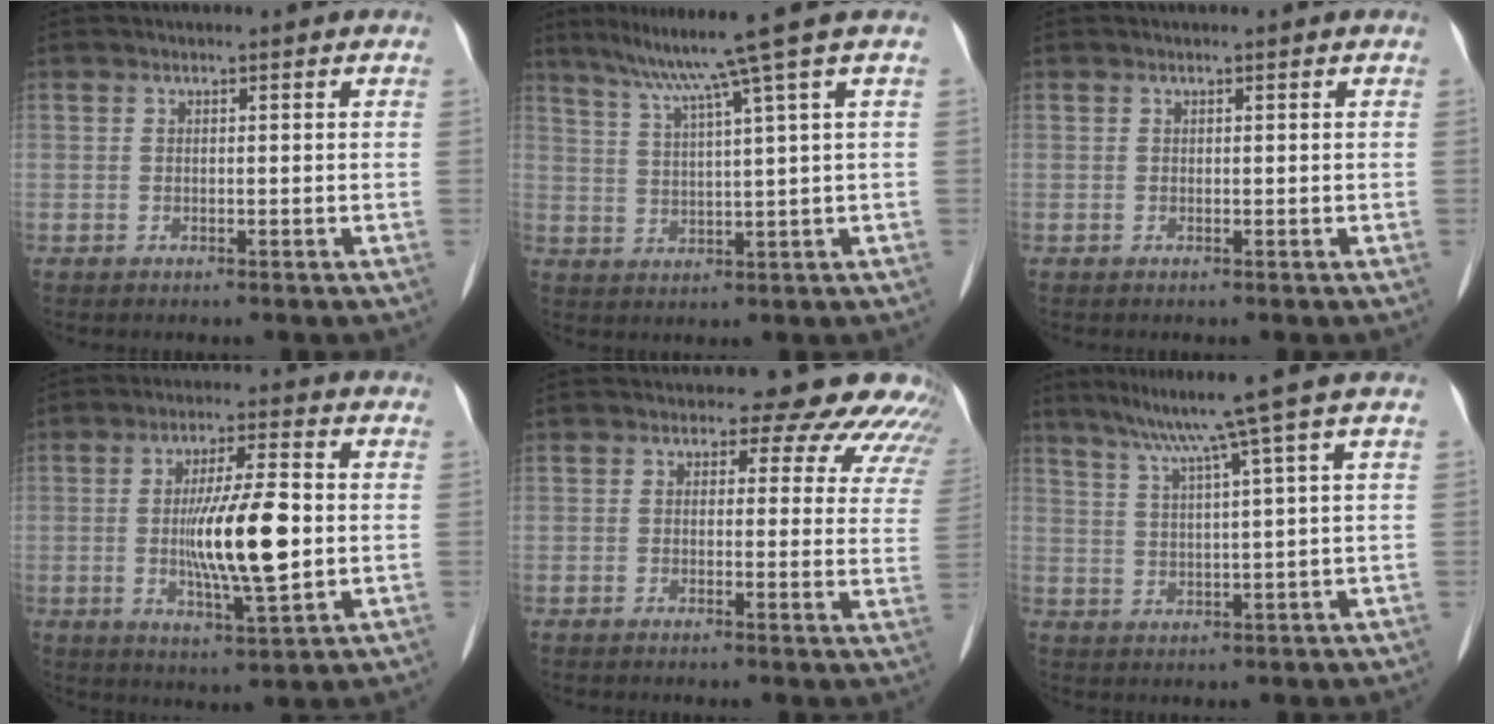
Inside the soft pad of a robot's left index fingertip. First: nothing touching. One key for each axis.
{"total": 8.9, "fx": 6.1, "fy": -2.9, "fz": 5.9, "tx": -0.096, "ty": 0.005, "tz": 0.101}
{"total": 0.0}
{"total": 11.5, "fx": -0.6, "fy": 1.8, "fz": 11.4, "tx": -0.210, "ty": -0.008, "tz": -0.011}
{"total": 12.3, "fx": 11.0, "fy": 4.7, "fz": 3.1, "tx": 0.005, "ty": -0.016, "tz": 0.082}
{"total": 8.2, "fx": 5.7, "fy": -2.7, "fz": 5.2, "tx": -0.085, "ty": 0.007, "tz": 0.094}